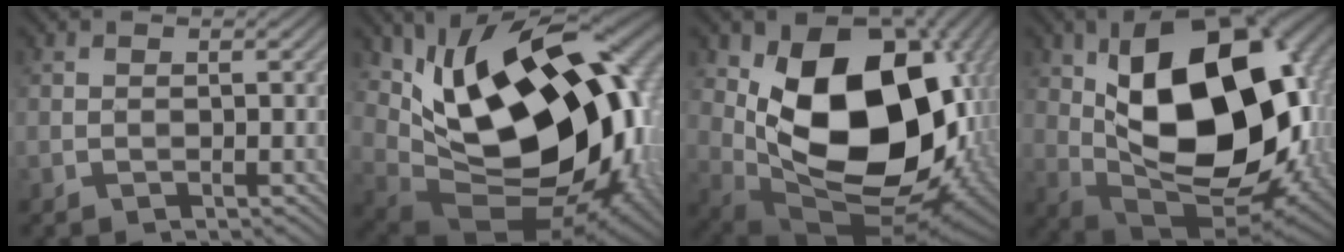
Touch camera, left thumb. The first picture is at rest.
{"total": 20.4, "force": [4.2, 12.0, 15.9], "torque": [-0.282, -0.028, 0.095]}
{"total": 18.7, "force": [2.7, 12.2, 13.9], "torque": [-0.231, -0.036, 0.067]}
{"total": 19.2, "force": [2.3, 11.1, 15.4], "torque": [-0.256, 0.001, 0.040]}